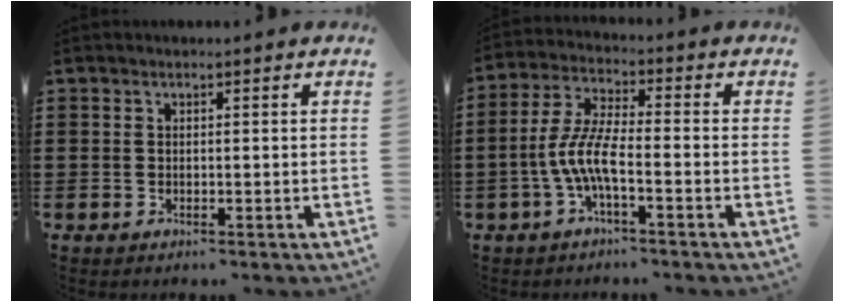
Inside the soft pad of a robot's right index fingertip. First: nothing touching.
{"total": 6.9, "force": [-2.6, 1.6, 6.2], "torque": [-0.154, -0.014, -0.059]}